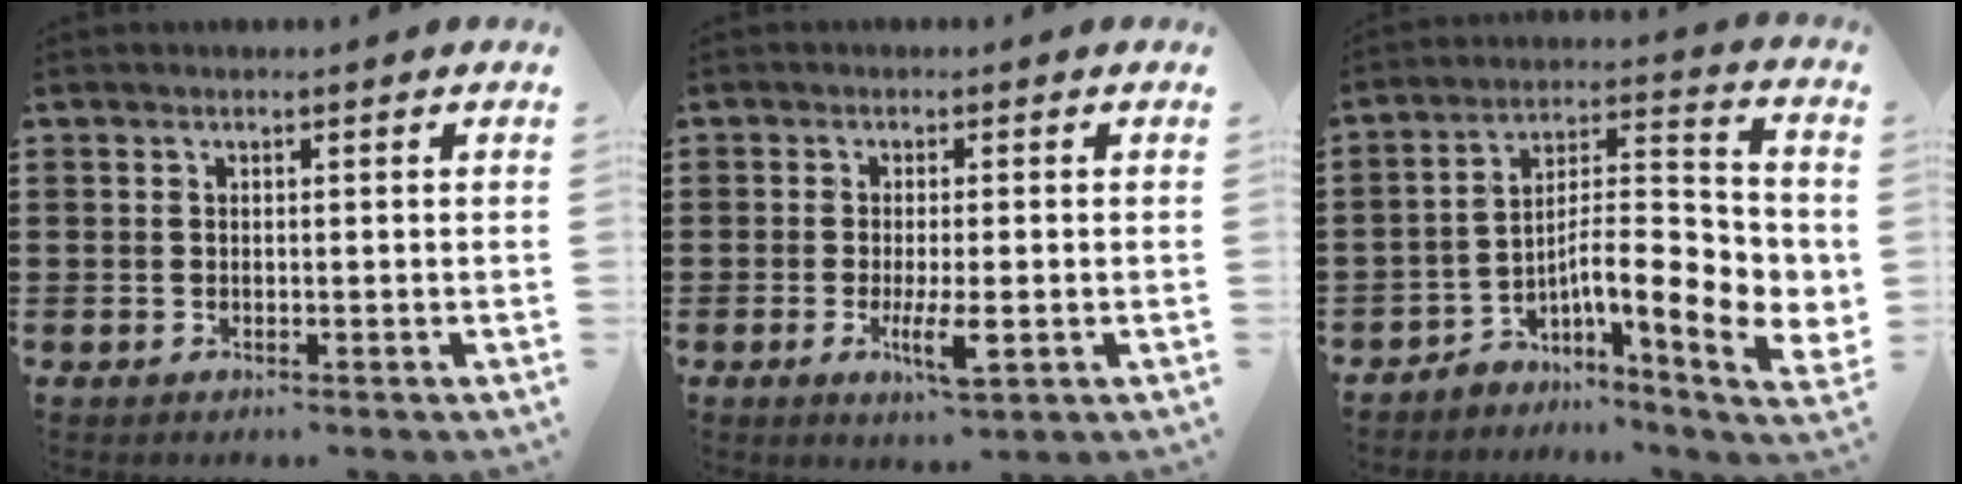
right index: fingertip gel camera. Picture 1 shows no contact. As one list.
[{"total": 5.1, "force": [-1.5, 1.2, 4.8], "torque": [-0.099, -0.014, -0.029]}, {"total": 9.5, "force": [-3.4, 2.3, 8.6], "torque": [-0.143, -0.026, -0.066]}]